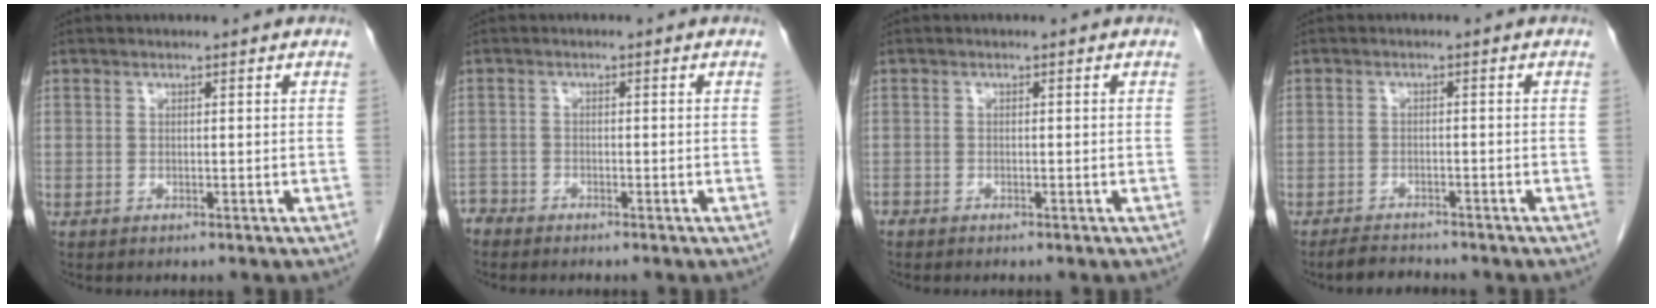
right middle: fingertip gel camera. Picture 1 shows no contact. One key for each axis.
{"total": 2.1, "fx": -2.0, "fy": 0.6, "fz": -0.3, "tx": 0.006, "ty": -0.004, "tz": -0.040}
{"total": 0.9, "fx": -0.8, "fy": 0.5, "fz": 0.1, "tx": -0.007, "ty": -0.001, "tz": -0.015}
{"total": 3.0, "fx": -2.9, "fy": 0.7, "fz": 0.6, "tx": -0.016, "ty": -0.008, "tz": -0.050}